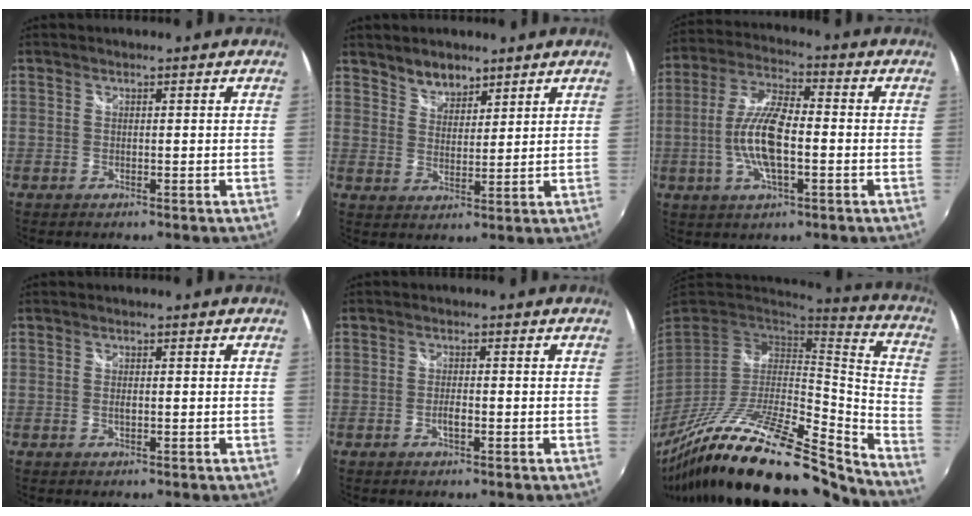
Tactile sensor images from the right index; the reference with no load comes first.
{"total": 5.0, "force": [4.0, 2.4, 1.7], "torque": [-0.020, 0.007, 0.072]}
{"total": 11.5, "force": [-2.4, 3.6, 10.6], "torque": [-0.219, 0.003, -0.048]}
{"total": 0.9, "force": [-0.1, 0.3, 0.9], "torque": [-0.019, 0.000, -0.002]}
{"total": 1.8, "force": [-0.8, 0.5, 1.6], "torque": [-0.033, 0.000, -0.014]}
{"total": 27.2, "force": [-22.3, 4.6, 14.7], "torque": [-0.232, -0.041, -0.380]}